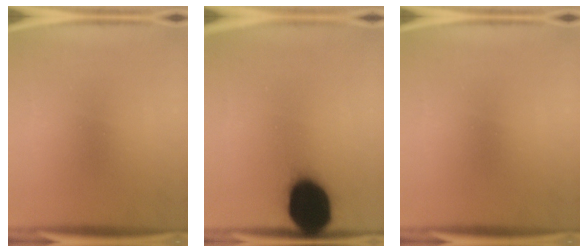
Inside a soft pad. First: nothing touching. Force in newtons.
{"total": 20.1}
{"total": 0.0}